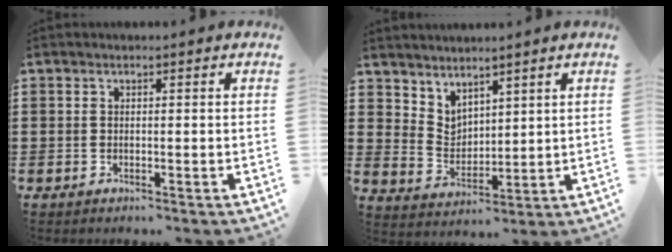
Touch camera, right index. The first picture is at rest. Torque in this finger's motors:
{"motor_torque": [-0.09, 0.34, 0.02, -0.01]}